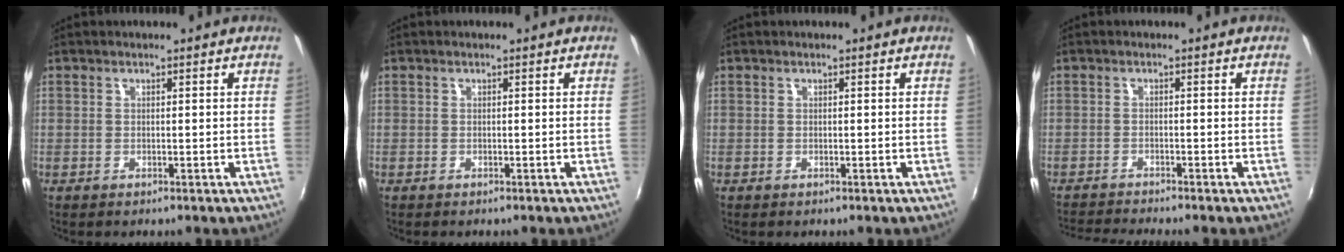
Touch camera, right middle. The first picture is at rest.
{"total": 0.0}
{"total": 0.0}
{"total": 4.6, "force": [-4.4, -1.1, 1.0], "torque": [-0.038, -0.015, -0.081]}